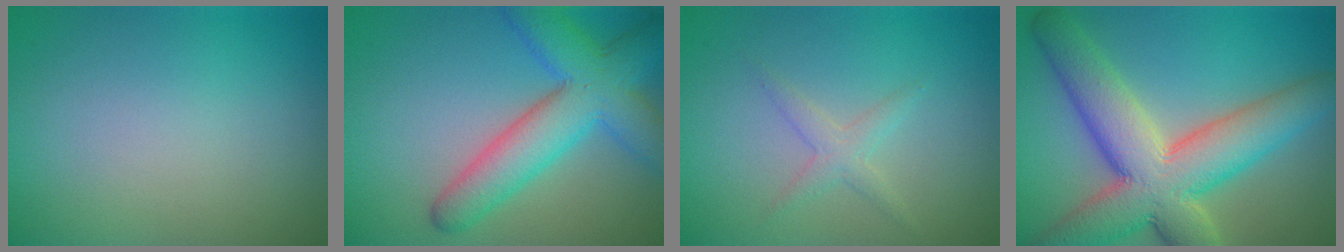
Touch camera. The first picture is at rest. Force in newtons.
{"total": 7.5, "press": 7.5, "slide": 0.2}
{"total": 1.6, "press": 1.6, "slide": 0.1}
{"total": 10.7, "press": 10.7, "slide": 0.8}